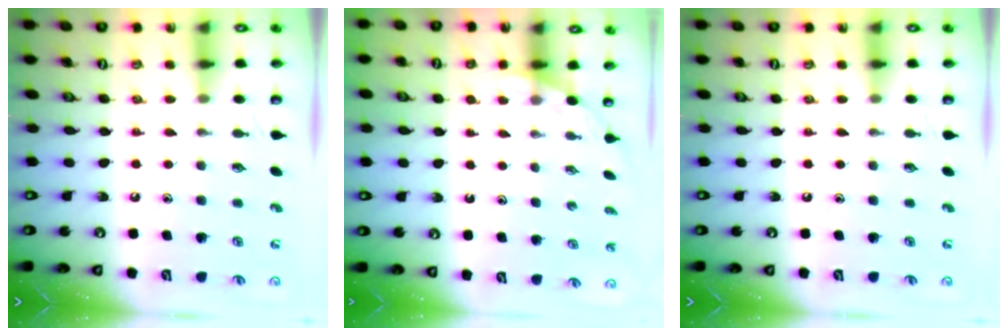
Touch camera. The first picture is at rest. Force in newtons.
{"total": 0.9, "press": 0.9, "slide": 0.2}
{"total": 0.0}